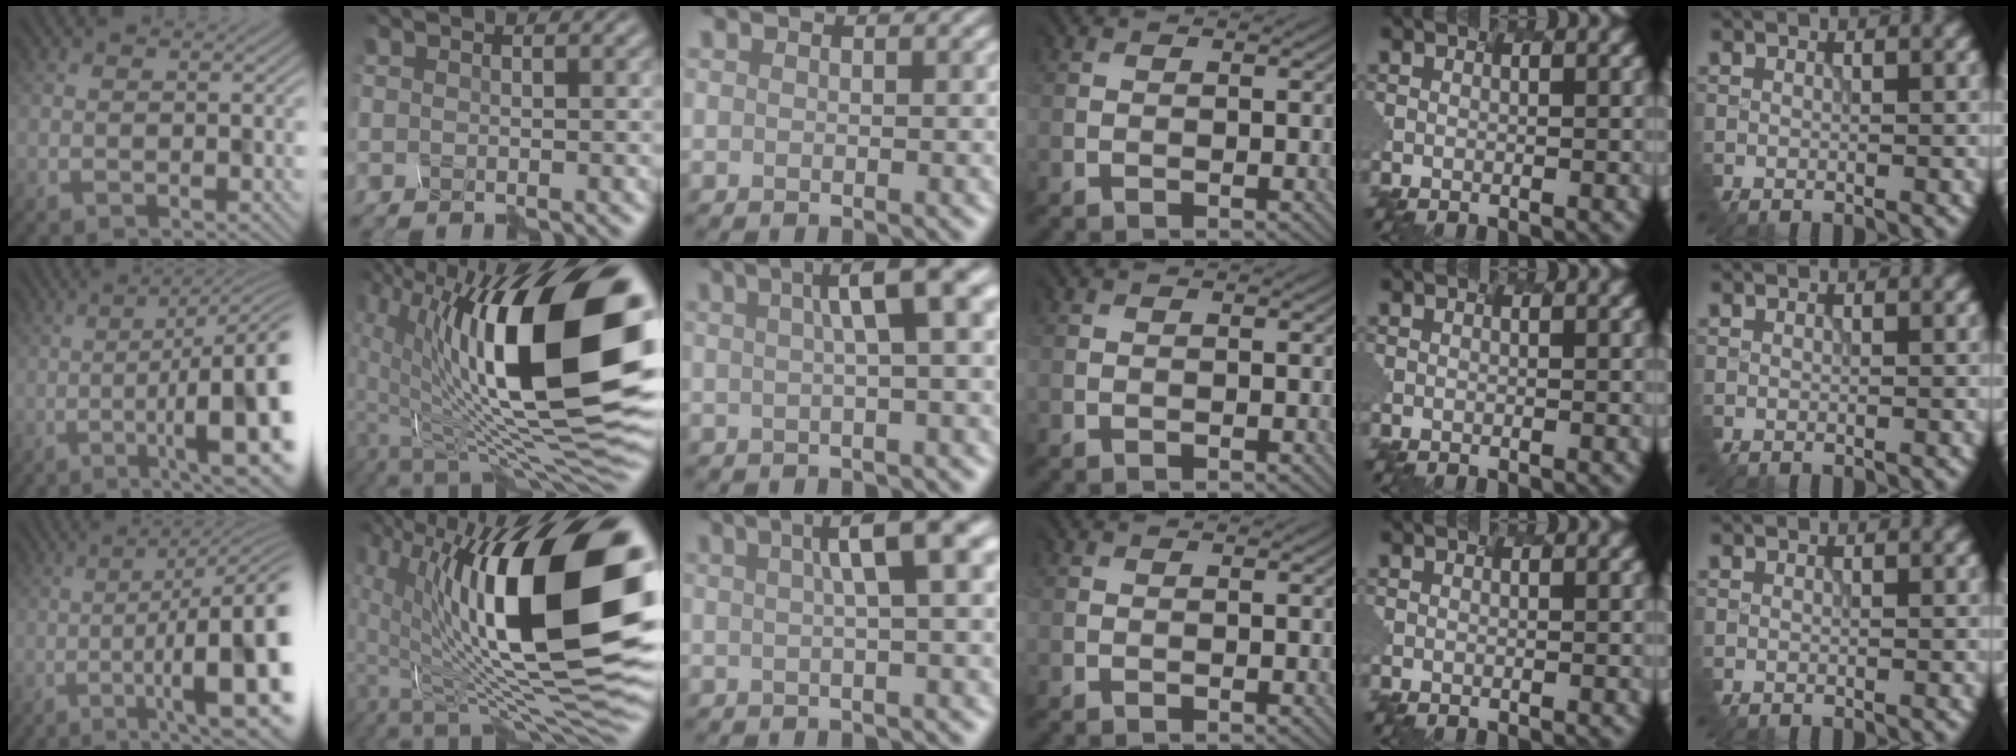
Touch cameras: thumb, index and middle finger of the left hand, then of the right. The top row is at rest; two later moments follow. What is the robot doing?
{"motion": "shake", "object": "plastic piggy bank"}